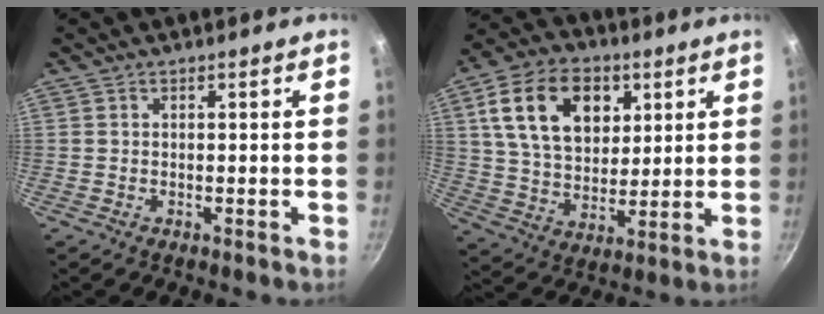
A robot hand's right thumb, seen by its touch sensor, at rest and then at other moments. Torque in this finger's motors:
{"motor_torque": [0.44, 3.52, 1.19, -0.42, 0.47]}